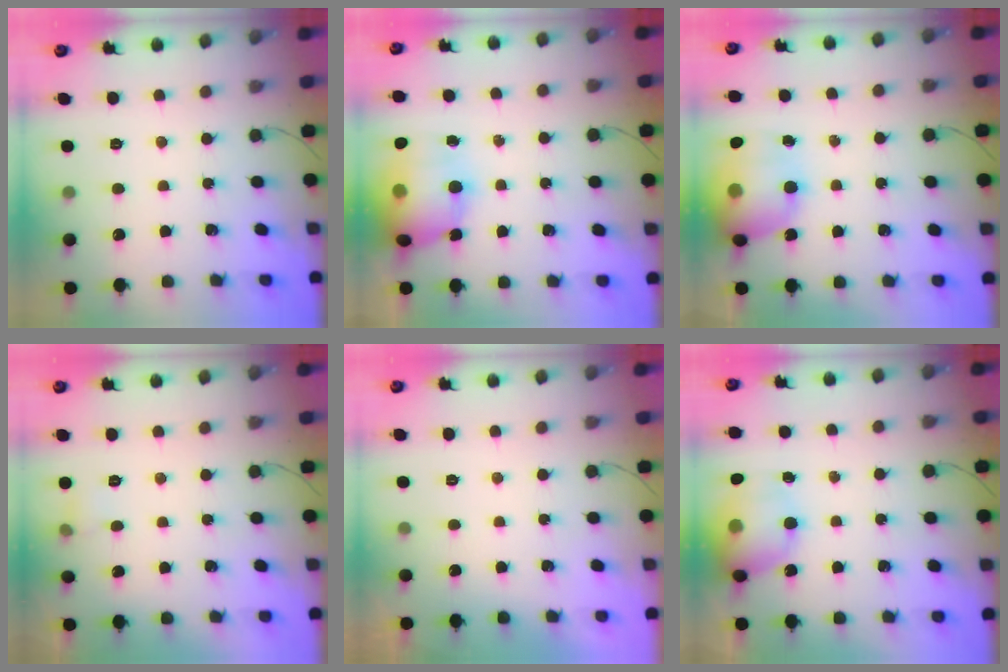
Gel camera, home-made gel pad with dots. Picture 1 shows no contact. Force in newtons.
{"total": 15.6, "press": 15.1, "slide": 3.9}
{"total": 19.2, "press": 18.9, "slide": 3.4}
{"total": 4.9, "press": 3.3, "slide": 3.6}
{"total": 0.0}
{"total": 15.7, "press": 15.5, "slide": 2.7}